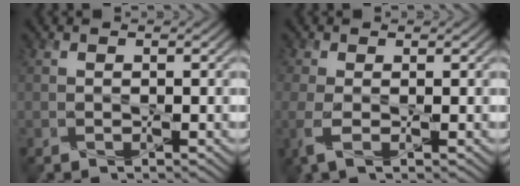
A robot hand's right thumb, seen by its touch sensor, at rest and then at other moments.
{"total": 3.1, "force": [-0.6, 1.2, 2.8], "torque": [-0.080, -0.011, -0.015]}